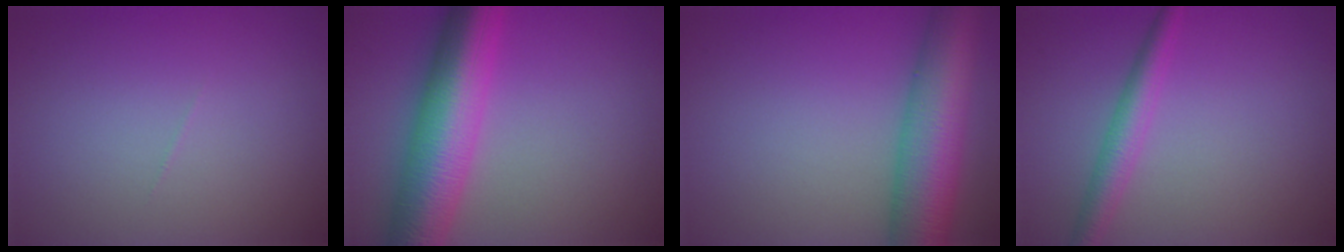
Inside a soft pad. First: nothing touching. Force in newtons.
{"total": 9.9, "press": 9.9, "slide": 0.1}
{"total": 10.1, "press": 10.1, "slide": 0.3}
{"total": 2.9, "press": 2.9, "slide": 0.1}